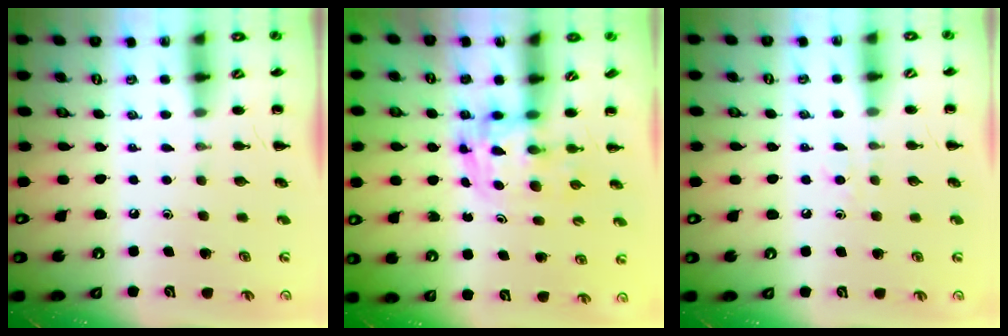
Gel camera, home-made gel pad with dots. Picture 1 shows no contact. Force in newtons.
{"total": 3.6, "press": 3.5, "slide": 0.6}
{"total": 2.9, "press": 2.7, "slide": 1.1}